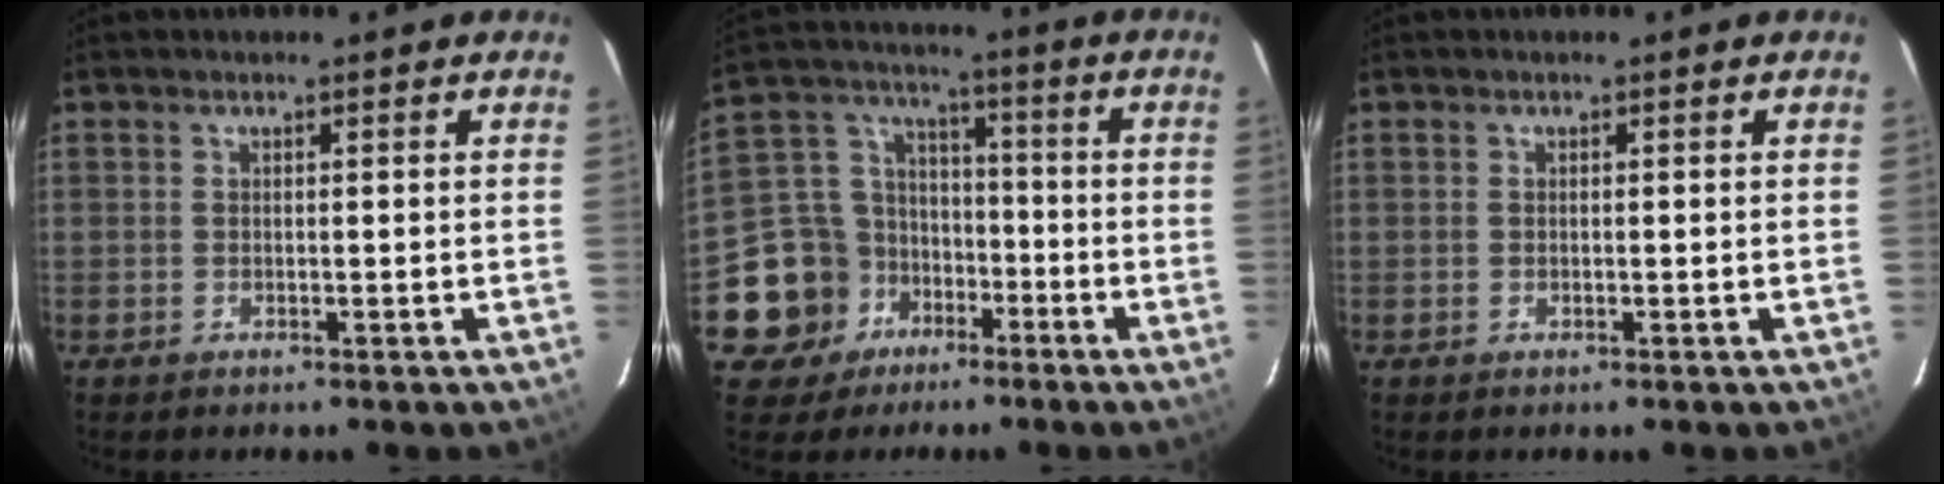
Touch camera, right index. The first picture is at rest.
{"total": 13.2, "force": [-6.9, 10.4, 4.0], "torque": [-0.114, 0.041, -0.105]}
{"total": 0.0}